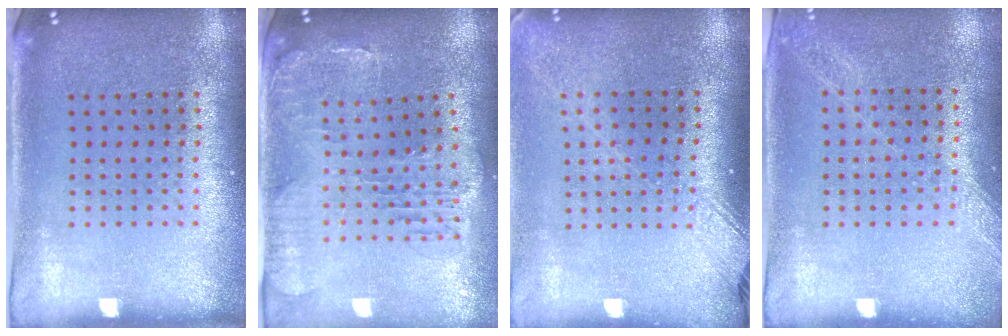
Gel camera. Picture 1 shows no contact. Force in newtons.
{"total": 1.5, "press": 1.4, "slide": 0.4}
{"total": 1.8, "press": 1.4, "slide": 1.0}
{"total": 1.2, "press": 1.2, "slide": 0.2}